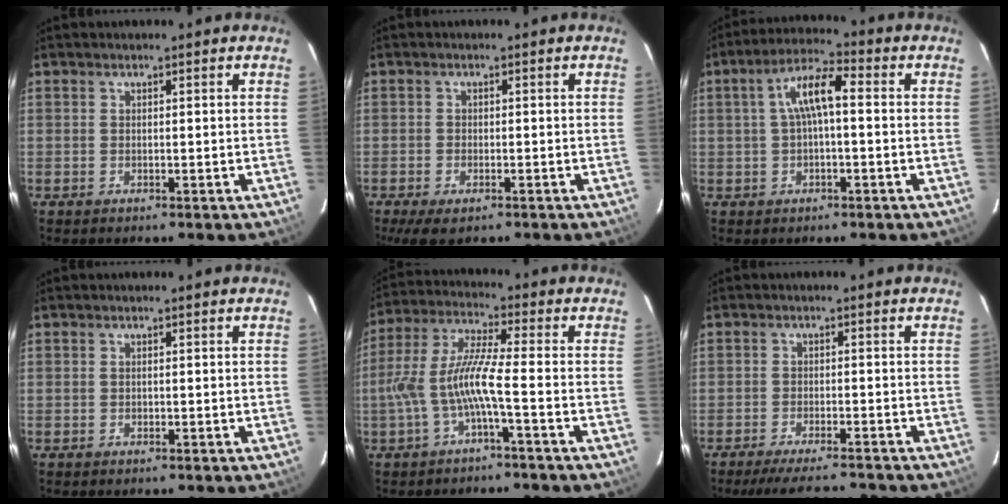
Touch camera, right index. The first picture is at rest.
{"total": 5.0, "force": [-3.3, 2.0, 3.1], "torque": [-0.070, -0.019, -0.057]}
{"total": 7.2, "force": [0.4, 2.1, 6.9], "torque": [-0.135, 0.023, 0.009]}
{"total": 0.0}
{"total": 8.9, "force": [-3.1, 0.3, 8.3], "torque": [-0.189, 0.008, -0.056]}
{"total": 9.3, "force": [-8.4, 1.2, 3.8], "torque": [-0.087, -0.009, -0.130]}